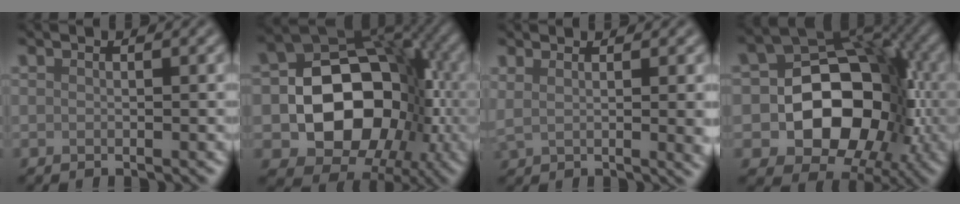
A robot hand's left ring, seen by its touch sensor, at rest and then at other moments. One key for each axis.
{"total": 13.9, "fx": -2.5, "fy": 10.2, "fz": 9.1, "tx": -0.103, "ty": -0.004, "tz": -0.048}
{"total": 4.2, "fx": 1.3, "fy": 1.6, "fz": 3.6, "tx": -0.039, "ty": 0.005, "tz": 0.020}
{"total": 13.6, "fx": -2.6, "fy": 10.1, "fz": 8.8, "tx": -0.082, "ty": 0.004, "tz": -0.063}